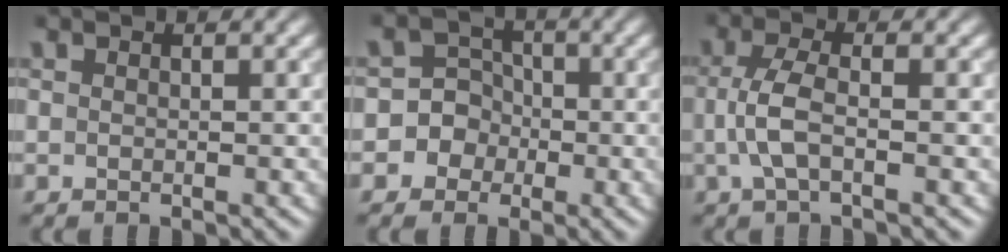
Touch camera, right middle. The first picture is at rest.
{"total": 5.9, "force": [-1.8, 5.6, 0.5], "torque": [0.014, 0.019, -0.059]}
{"total": 3.0, "force": [-0.7, 0.9, 2.7], "torque": [-0.063, 0.003, -0.017]}